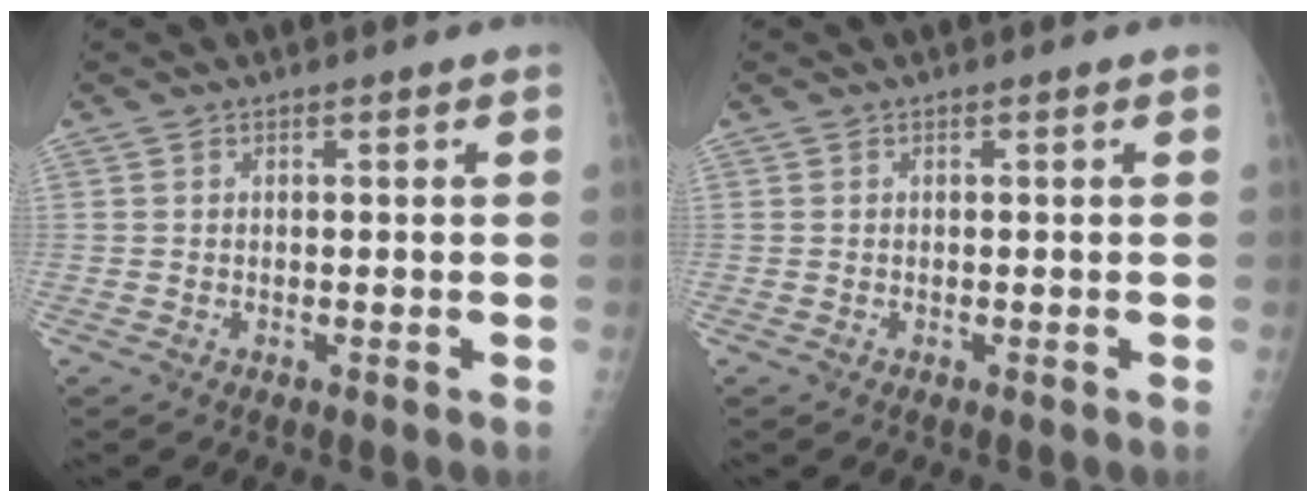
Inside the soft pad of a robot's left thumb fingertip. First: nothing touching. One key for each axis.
{"total": 0.0}